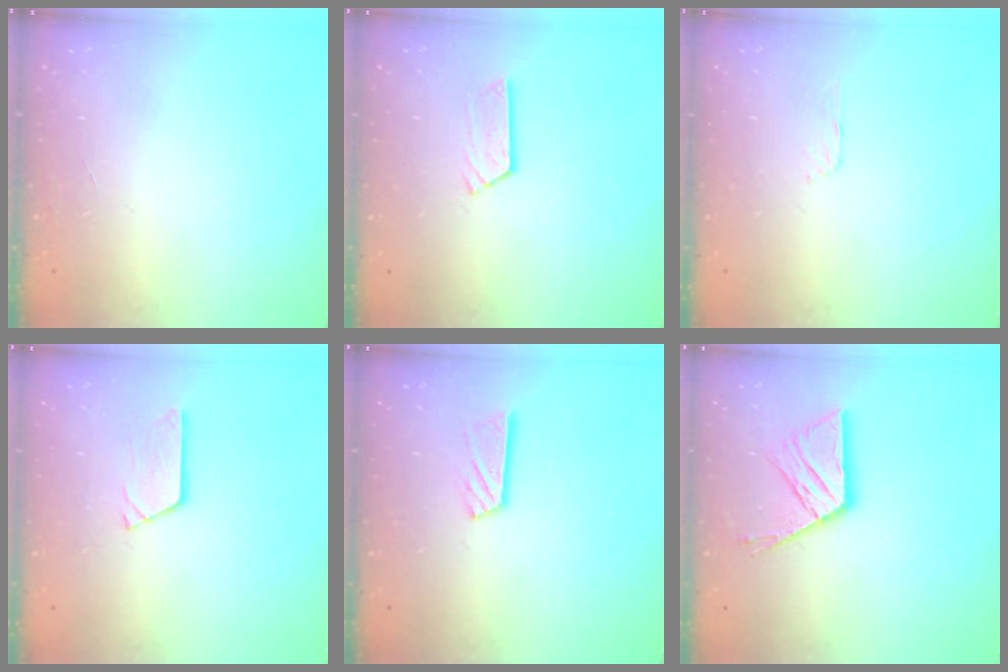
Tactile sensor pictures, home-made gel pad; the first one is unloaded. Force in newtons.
{"total": 5.3, "press": 5.3, "slide": 0.2}
{"total": 3.0, "press": 2.9, "slide": 0.4}
{"total": 2.8, "press": 2.8, "slide": 0.2}
{"total": 7.3, "press": 7.3, "slide": 0.4}
{"total": 11.4, "press": 11.4, "slide": 0.8}